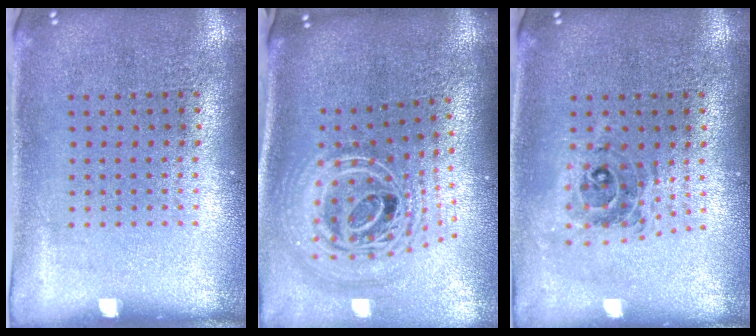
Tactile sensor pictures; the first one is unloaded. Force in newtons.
{"total": 2.9, "press": 2.0, "slide": 2.1}
{"total": 0.7, "press": 0.7, "slide": 0.1}